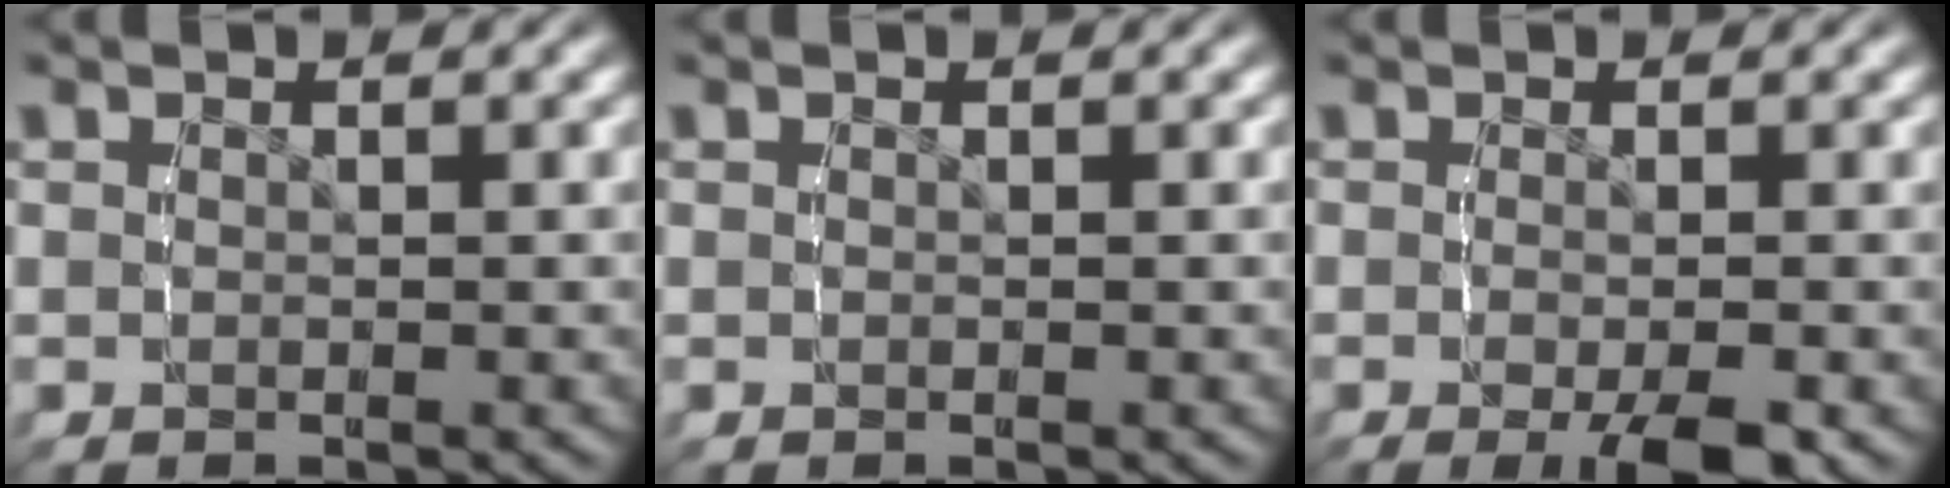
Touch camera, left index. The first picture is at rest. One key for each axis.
{"total": 0.0}
{"total": 3.3, "fx": -1.6, "fy": 0.6, "fz": 2.8, "tx": -0.046, "ty": -0.011, "tz": -0.023}